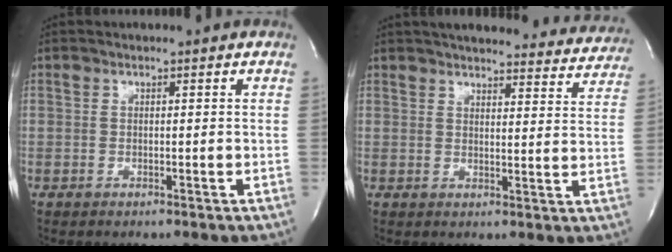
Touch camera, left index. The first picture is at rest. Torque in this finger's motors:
{"motor_torque": [0.62, -0.60, 0.21, 0.07]}